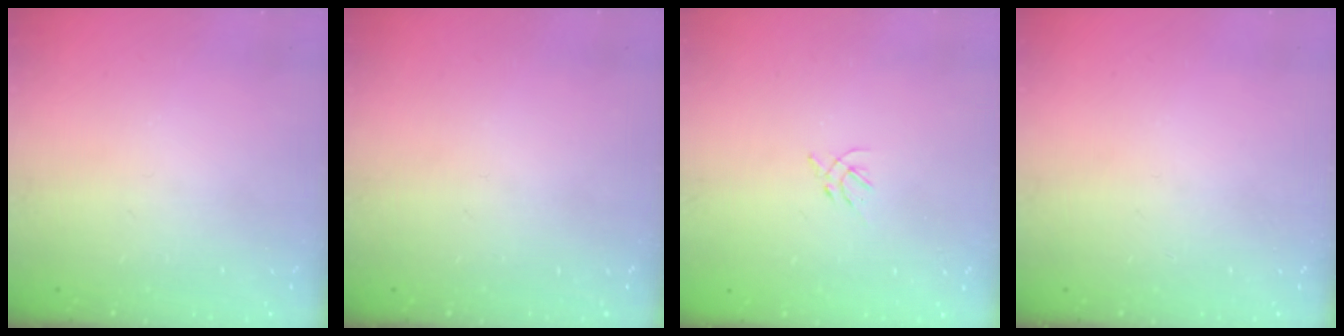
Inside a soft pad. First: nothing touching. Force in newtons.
{"total": 0.0}
{"total": 2.3, "press": 2.2, "slide": 0.6}
{"total": 0.0}